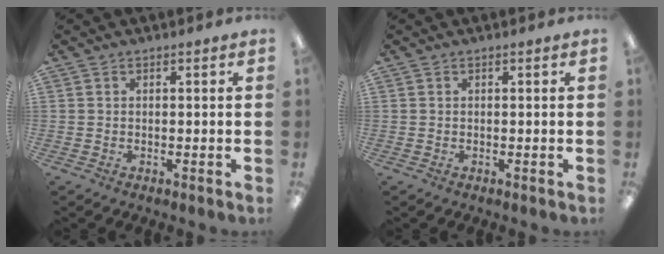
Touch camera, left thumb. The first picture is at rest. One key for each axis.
{"total": 0.0}